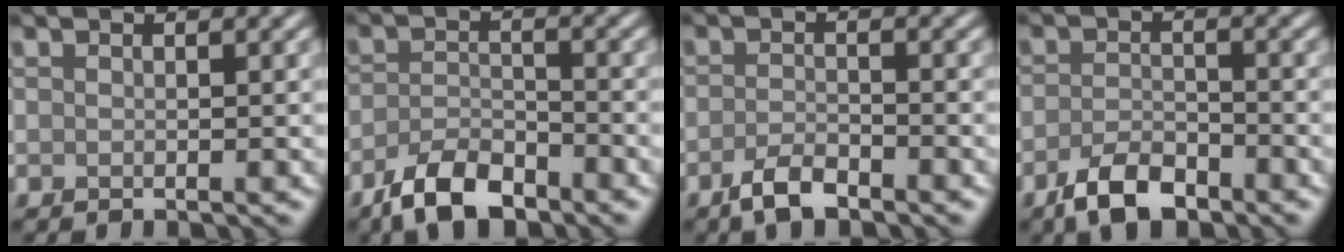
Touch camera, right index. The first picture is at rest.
{"total": 4.9, "force": [-3.6, 2.0, 2.7], "torque": [-0.046, -0.006, -0.071]}
{"total": 2.8, "force": [-1.9, 0.9, 1.7], "torque": [-0.036, 0.002, -0.041]}
{"total": 4.1, "force": [-2.8, 1.8, 2.4], "torque": [-0.043, -0.002, -0.058]}